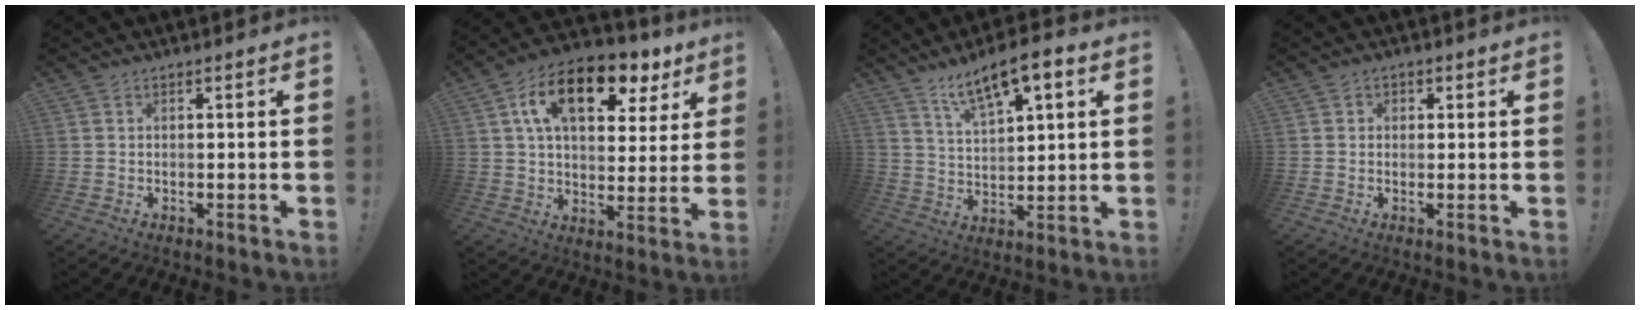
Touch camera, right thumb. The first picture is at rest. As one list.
[{"total": 17.2, "force": [8.3, 8.8, 12.3], "torque": [-0.193, -0.035, 0.138]}, {"total": 11.0, "force": [7.2, 3.4, 7.7], "torque": [-0.129, -0.033, 0.124]}, {"total": 1.8, "force": [0.2, 1.7, 0.5], "torque": [0.002, -0.001, 0.000]}]